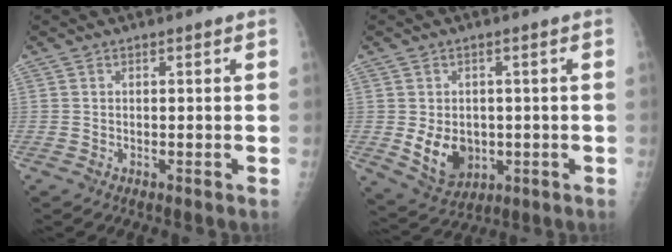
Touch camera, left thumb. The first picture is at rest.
{"total": 8.0, "force": [-0.9, 6.2, 5.0], "torque": [-0.058, -0.009, 0.007]}